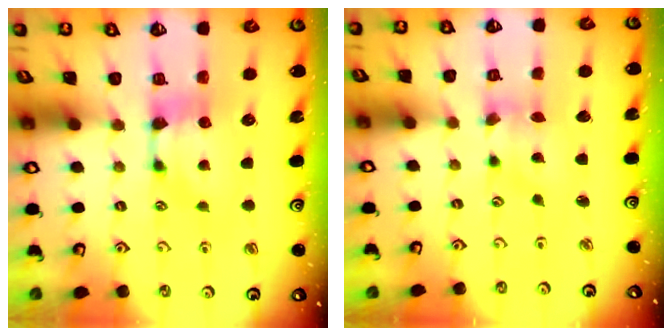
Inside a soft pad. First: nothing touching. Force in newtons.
{"total": 1.2, "press": 0.2, "slide": 1.1}